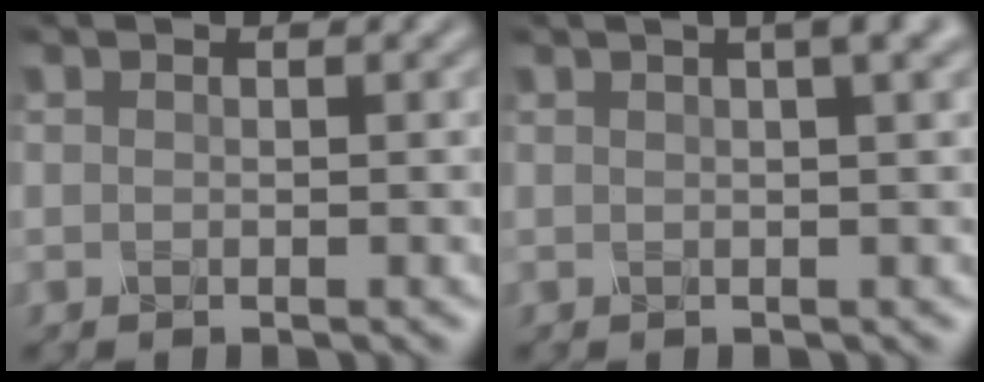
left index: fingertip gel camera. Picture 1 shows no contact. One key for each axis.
{"total": 4.2, "fx": 2.2, "fy": 1.3, "fz": 3.4, "tx": -0.032, "ty": 0.015, "tz": 0.009}